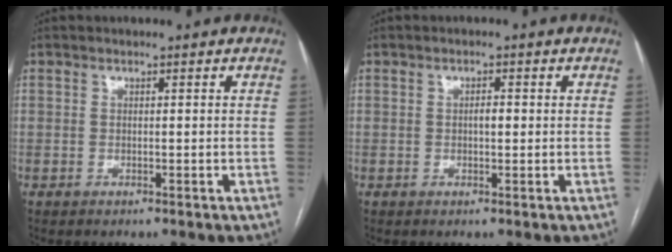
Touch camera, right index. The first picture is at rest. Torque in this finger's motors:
{"motor_torque": [0.26, -0.04, 0.03, 0.03]}